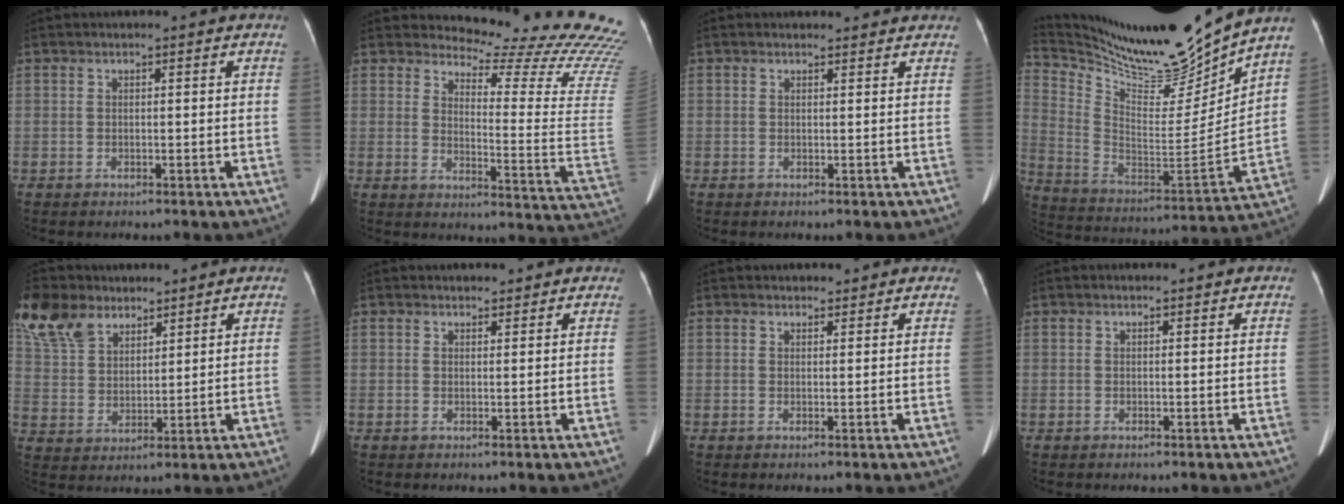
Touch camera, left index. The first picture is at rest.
{"total": 20.0, "force": [19.2, -0.1, 5.8], "torque": [-0.084, -0.168, 0.213]}
{"total": 2.5, "force": [1.9, 1.6, -0.4], "torque": [0.022, 0.005, 0.017]}
{"total": 19.6, "force": [18.3, 0.1, 7.2], "torque": [-0.149, -0.067, 0.310]}
{"total": 13.2, "force": [10.0, 6.7, 5.4], "torque": [-0.132, 0.035, 0.201]}
{"total": 3.2, "force": [2.9, 1.2, 0.6], "torque": [-0.001, 0.006, 0.034]}
{"total": 3.6, "force": [3.3, 1.4, 0.7], "torque": [0.001, 0.007, 0.038]}
{"total": 1.7, "force": [1.6, 0.0, 0.5], "torque": [-0.006, 0.000, 0.020]}